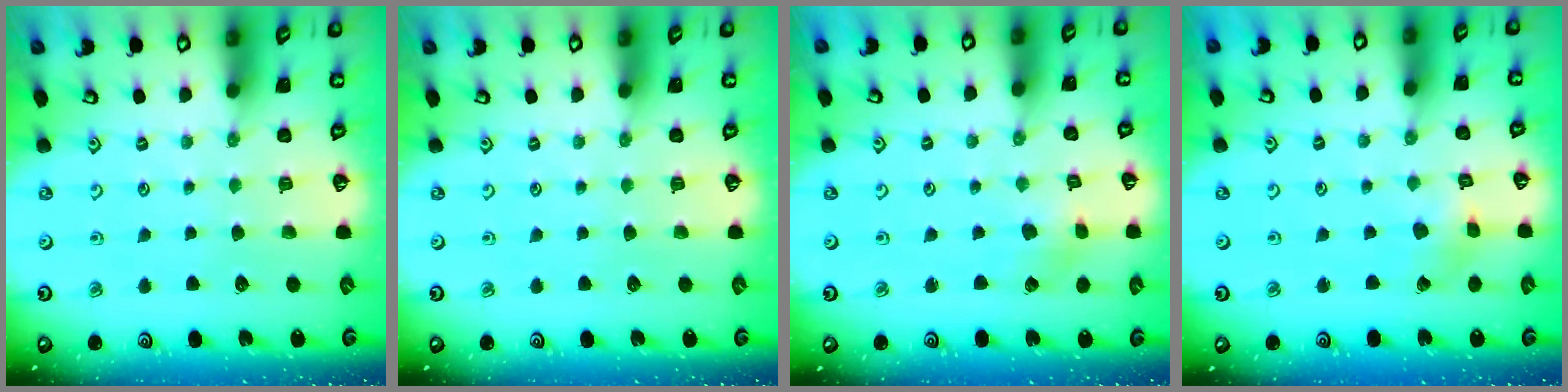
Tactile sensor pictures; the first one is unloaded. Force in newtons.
{"total": 0.0}
{"total": 2.5, "press": 2.4, "slide": 0.4}
{"total": 2.4, "press": 2.3, "slide": 0.4}